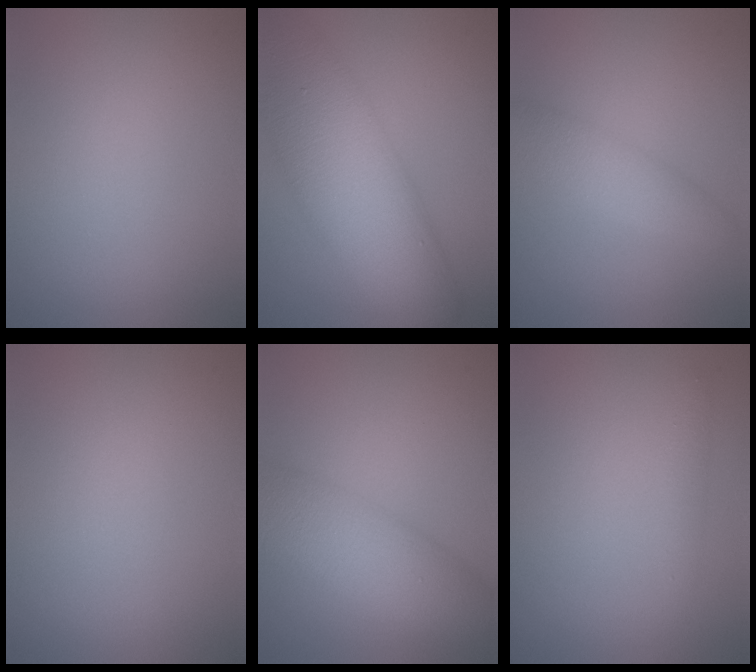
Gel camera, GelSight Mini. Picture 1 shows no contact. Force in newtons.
{"total": 13.4, "press": 13.3, "slide": 0.5}
{"total": 2.9, "press": 2.9, "slide": 0.0}
{"total": 0.0}
{"total": 7.4, "press": 7.4, "slide": 0.2}
{"total": 1.1, "press": 1.1, "slide": 0.1}